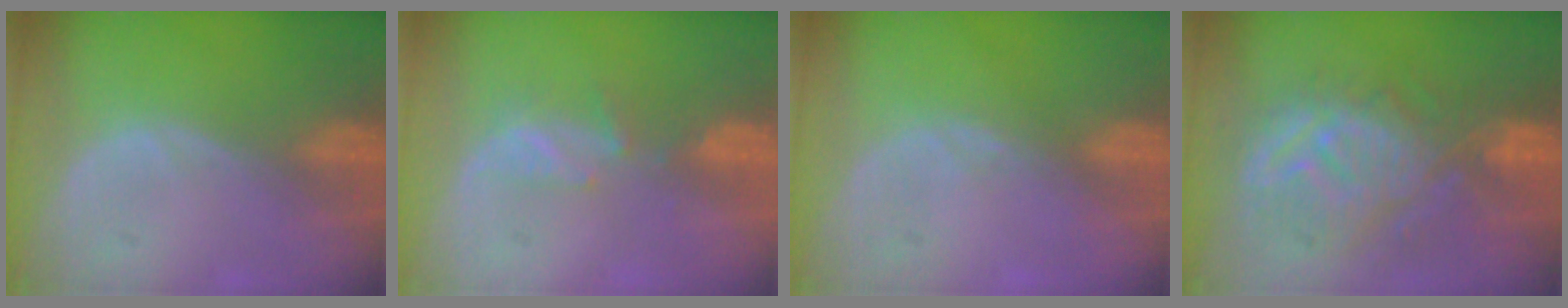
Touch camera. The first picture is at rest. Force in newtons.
{"total": 2.7, "press": 2.6, "slide": 0.8}
{"total": 0.5, "press": 0.5, "slide": 0.2}
{"total": 10.7, "press": 10.2, "slide": 3.5}